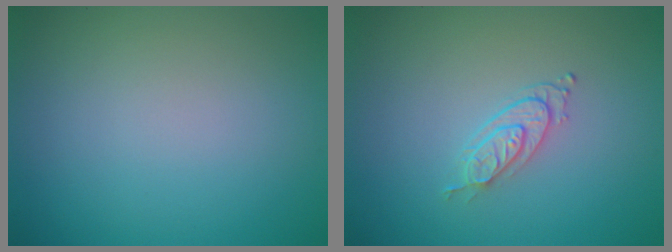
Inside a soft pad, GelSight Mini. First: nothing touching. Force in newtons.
{"total": 2.0, "press": 1.4, "slide": 1.4}